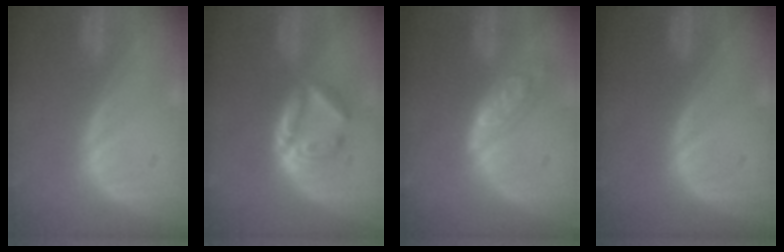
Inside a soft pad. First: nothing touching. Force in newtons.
{"total": 5.9, "press": 5.3, "slide": 2.7}
{"total": 6.4, "press": 5.7, "slide": 3.0}
{"total": 0.0}